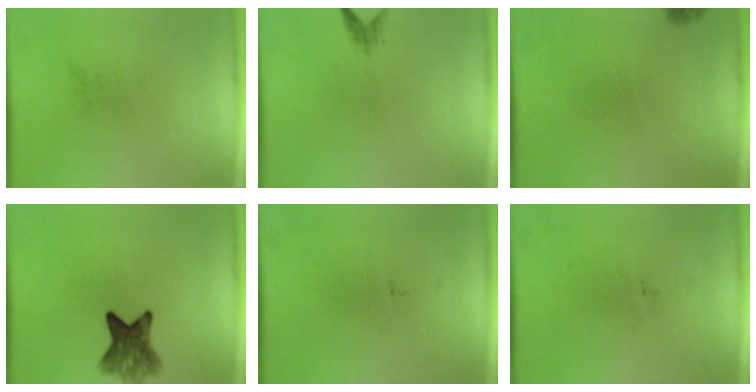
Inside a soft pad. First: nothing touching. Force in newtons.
{"total": 1.1}
{"total": 1.4}
{"total": 6.5}
{"total": 0.0}
{"total": 0.0}